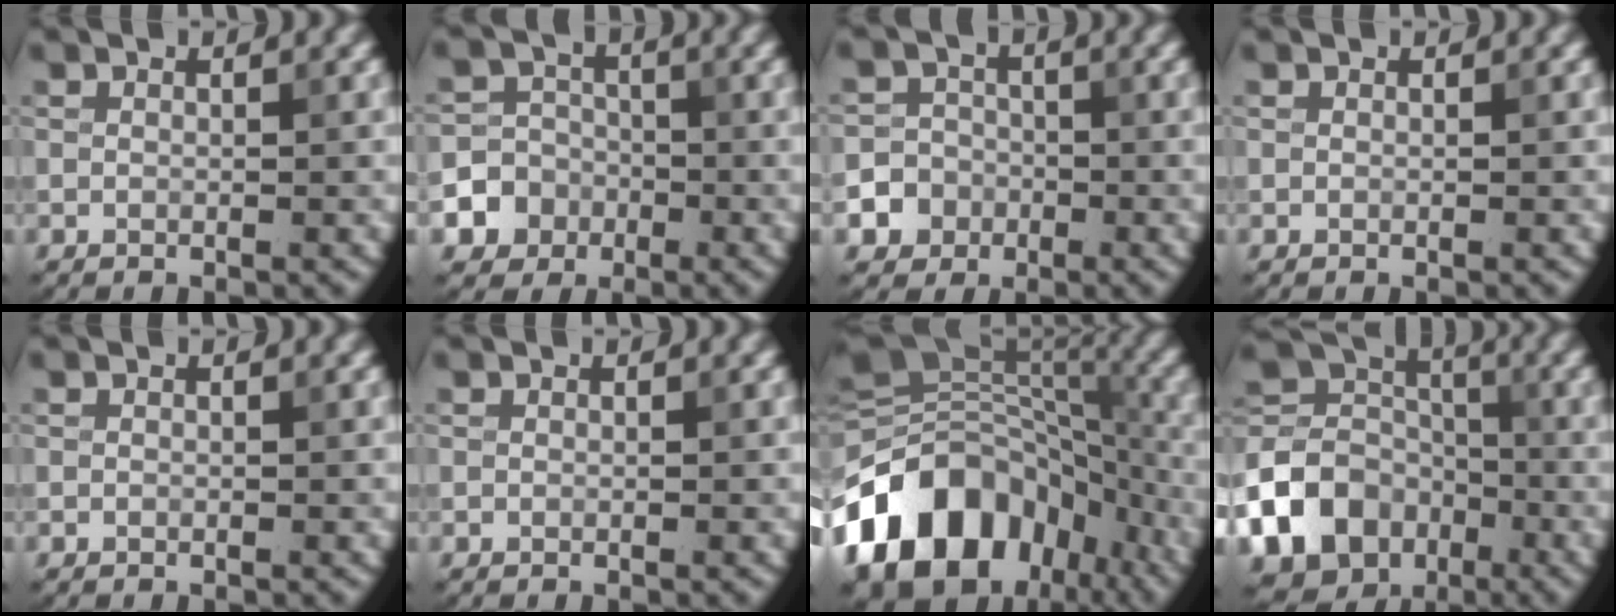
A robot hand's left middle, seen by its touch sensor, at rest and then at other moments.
{"total": 6.2, "force": [-2.7, 5.6, 0.8], "torque": [-0.005, -0.003, -0.064]}
{"total": 4.8, "force": [-2.3, 4.1, 0.6], "torque": [0.012, -0.008, -0.056]}
{"total": 0.0}
{"total": 0.0}
{"total": 0.0}
{"total": 16.0, "force": [-7.4, 10.8, 9.2], "torque": [-0.182, 0.005, -0.131]}
{"total": 12.3, "force": [-5.9, 9.7, 4.7], "torque": [-0.121, -0.014, -0.120]}